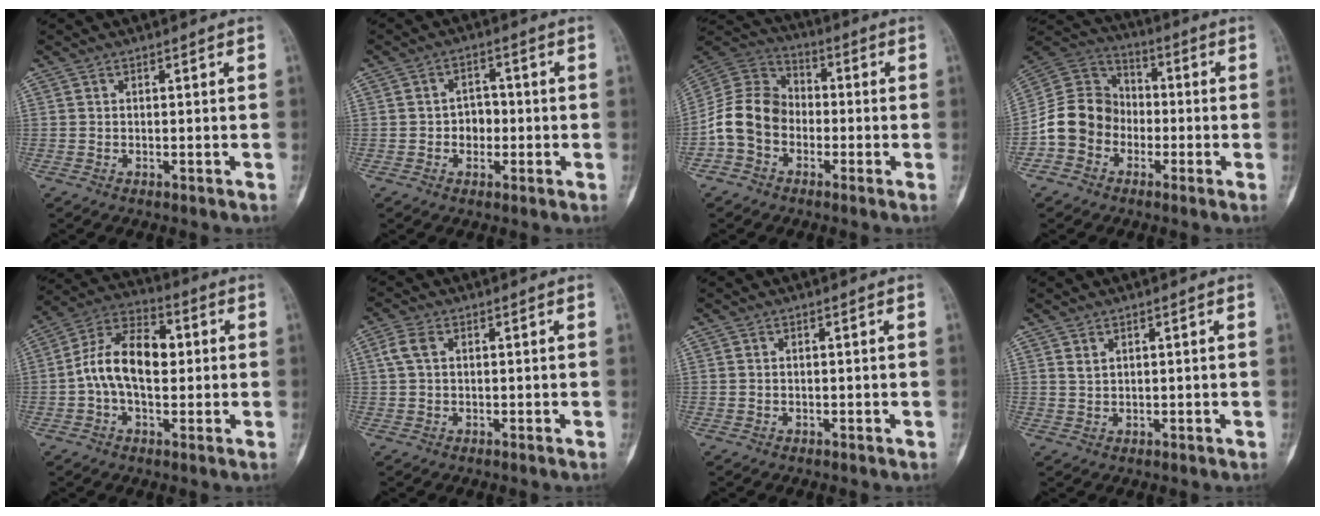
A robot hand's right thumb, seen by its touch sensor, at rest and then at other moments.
{"total": 4.4, "force": [-0.7, 3.7, 2.3], "torque": [-0.013, 0.015, -0.016]}
{"total": 11.6, "force": [-3.3, 9.1, 6.3], "torque": [-0.114, 0.043, -0.077]}
{"total": 11.8, "force": [-3.8, 10.0, 4.8], "torque": [-0.069, 0.052, -0.082]}
{"total": 13.4, "force": [0.6, 8.0, 10.7], "torque": [-0.177, 0.034, 0.000]}
{"total": 3.2, "force": [0.7, 1.9, 2.4], "torque": [-0.060, 0.008, 0.012]}
{"total": 0.0}
{"total": 1.5, "force": [0.9, 1.0, 0.8], "torque": [-0.010, -0.004, 0.021]}